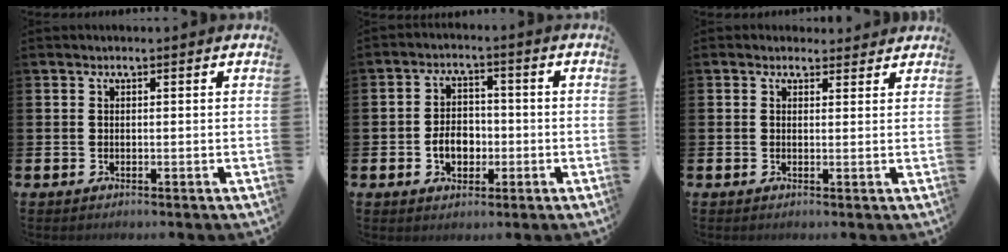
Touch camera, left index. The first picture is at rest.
{"total": 4.5, "force": [-1.2, 3.3, 2.8], "torque": [-0.040, 0.000, -0.028]}
{"total": 1.7, "force": [1.5, 0.8, 0.0], "torque": [0.008, 0.000, 0.024]}